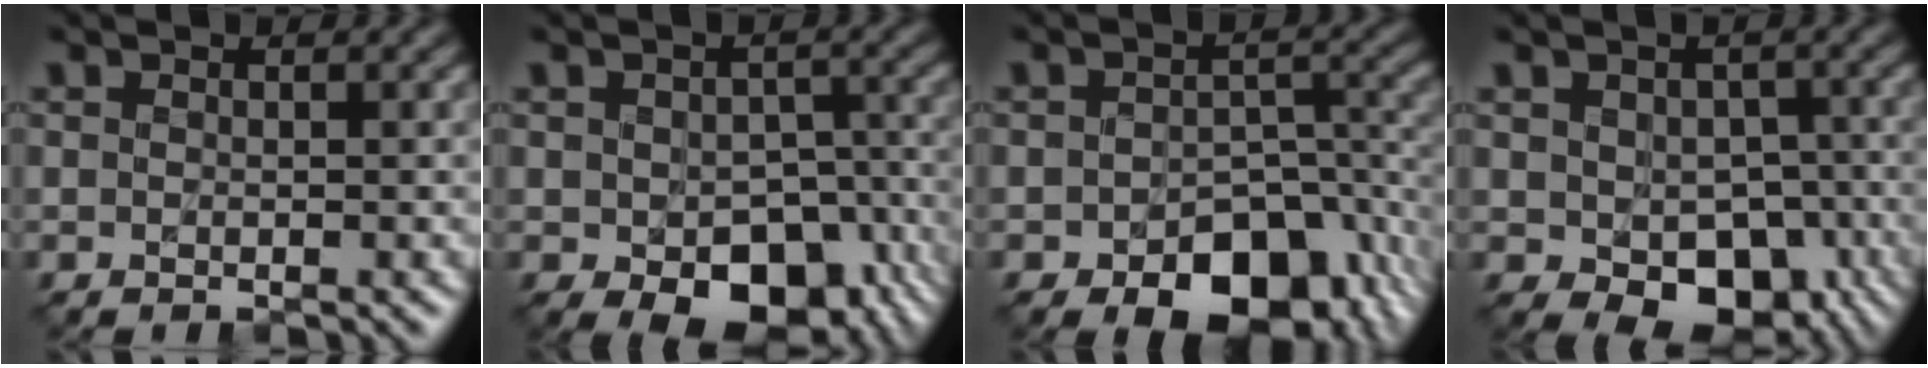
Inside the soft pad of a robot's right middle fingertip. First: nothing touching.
{"total": 9.7, "force": [-4.0, 5.7, 6.7], "torque": [-0.105, -0.024, -0.043]}
{"total": 9.9, "force": [-5.3, 5.5, 6.3], "torque": [-0.082, -0.023, -0.073]}
{"total": 7.5, "force": [-2.5, 5.0, 5.0], "torque": [-0.079, -0.017, -0.030]}